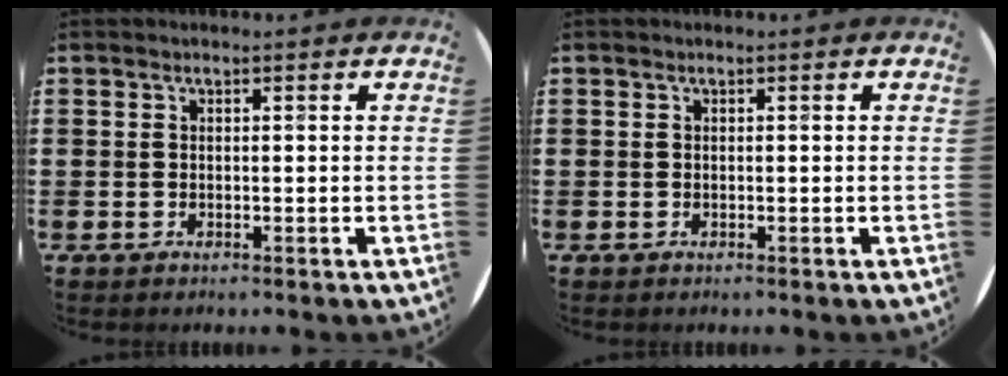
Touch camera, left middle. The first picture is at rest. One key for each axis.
{"total": 0.0}